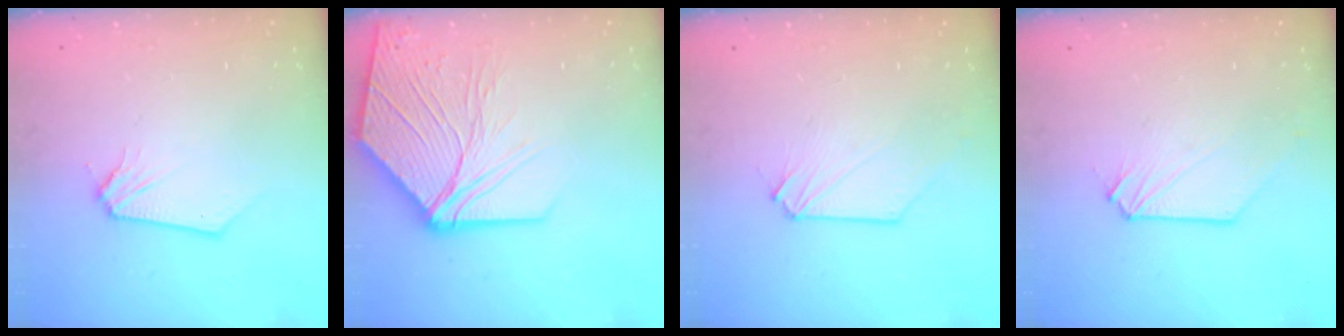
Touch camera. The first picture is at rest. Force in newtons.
{"total": 16.7, "press": 16.6, "slide": 1.7}
{"total": 0.0}
{"total": 0.5, "press": 0.5, "slide": 0.0}